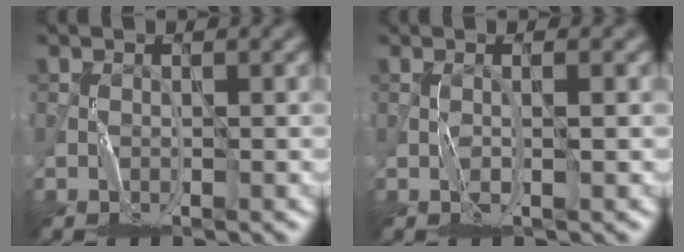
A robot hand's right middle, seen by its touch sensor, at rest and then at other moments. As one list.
[{"total": 0.9, "force": [0.0, 0.0, 0.9], "torque": [-0.016, 0.000, -0.002]}]